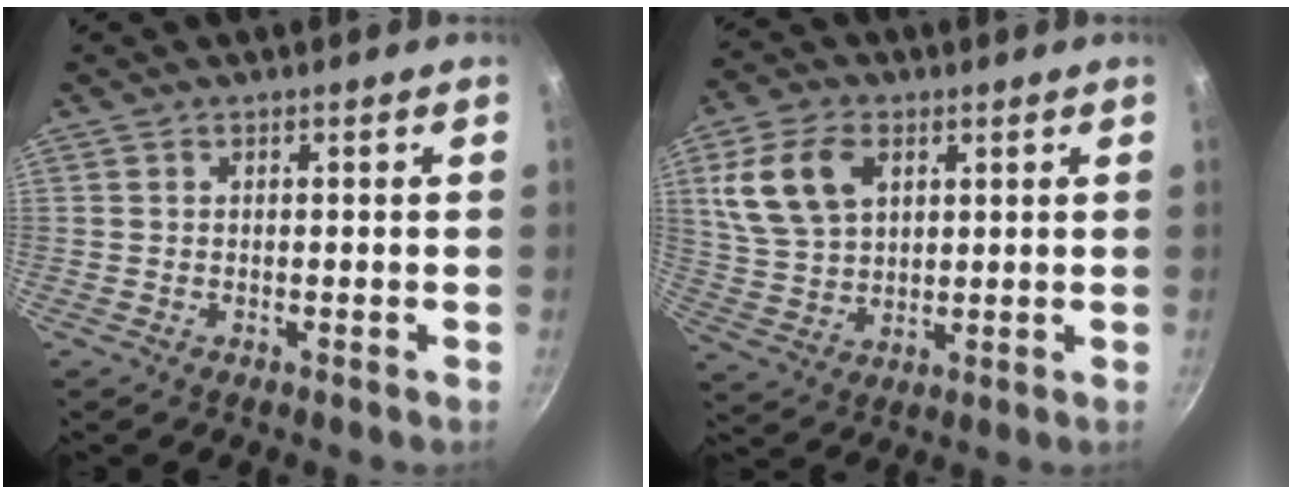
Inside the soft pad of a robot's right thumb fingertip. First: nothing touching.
{"total": 12.5, "force": [4.3, 8.2, 8.4], "torque": [-0.143, -0.004, 0.087]}